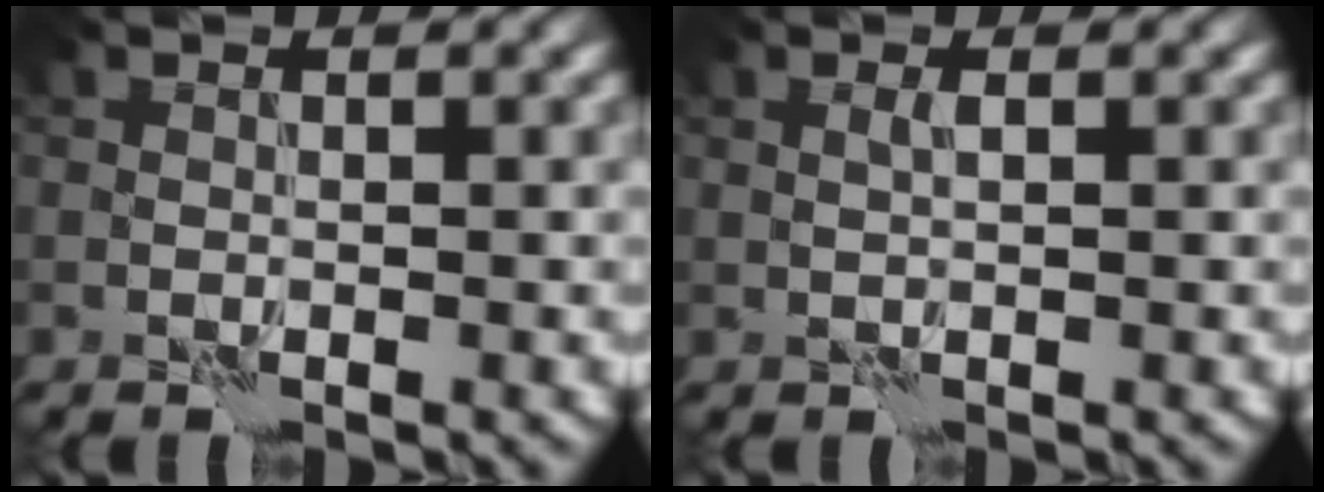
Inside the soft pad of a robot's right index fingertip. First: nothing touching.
{"total": 0.7, "force": [0.1, -0.1, 0.7], "torque": [-0.015, 0.003, 0.002]}